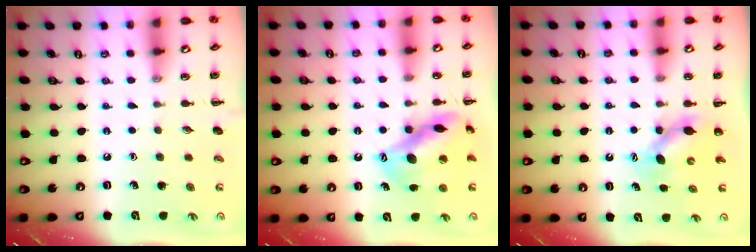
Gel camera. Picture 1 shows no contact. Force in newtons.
{"total": 14.6, "press": 14.1, "slide": 3.7}
{"total": 6.2, "press": 6.2, "slide": 0.7}